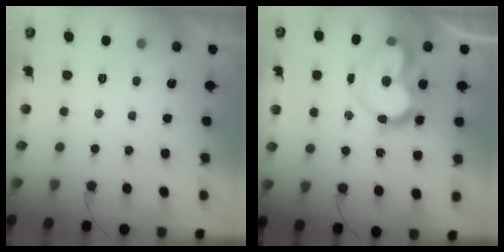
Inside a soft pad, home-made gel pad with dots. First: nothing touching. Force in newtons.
{"total": 16.6, "press": 16.5, "slide": 1.2}